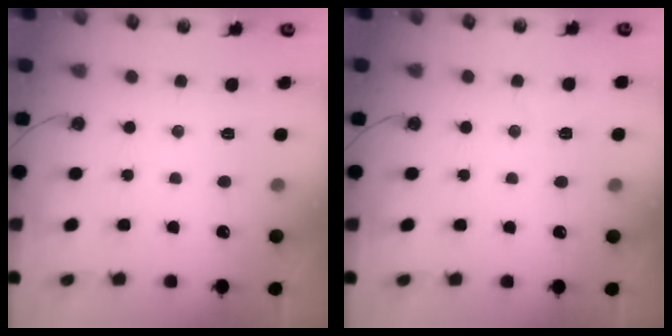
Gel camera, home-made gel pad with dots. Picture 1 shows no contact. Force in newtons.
{"total": 5.0, "press": 4.3, "slide": 2.6}